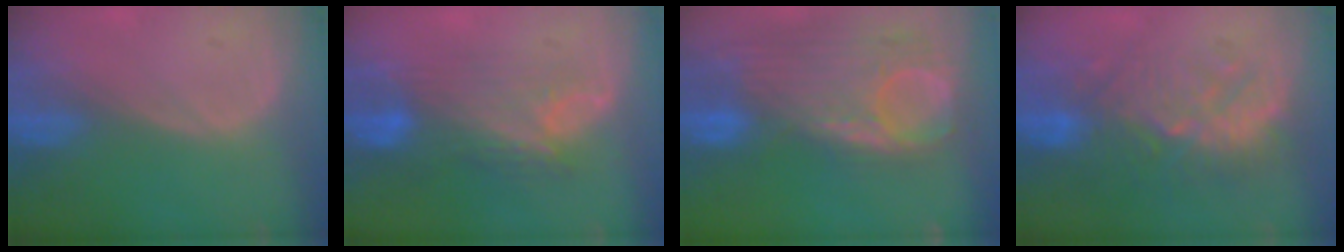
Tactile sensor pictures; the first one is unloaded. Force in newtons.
{"total": 9.0, "press": 8.0, "slide": 4.1}
{"total": 12.4, "press": 10.5, "slide": 6.5}
{"total": 9.6, "press": 9.4, "slide": 2.1}